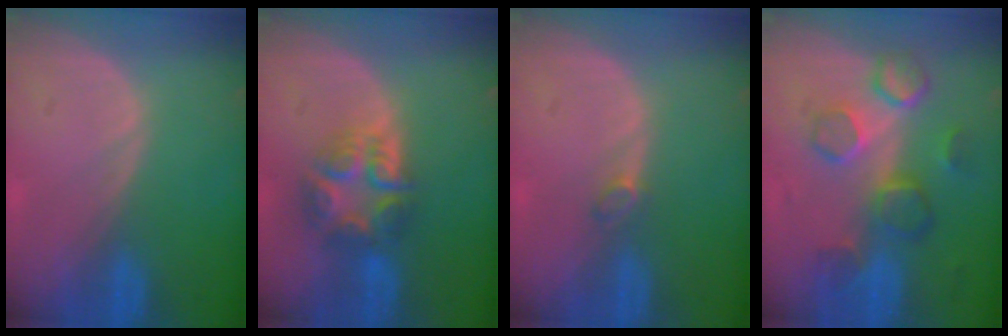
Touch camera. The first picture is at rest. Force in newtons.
{"total": 7.8, "press": 6.7, "slide": 4.1}
{"total": 1.2, "press": 1.2, "slide": 0.4}
{"total": 8.5, "press": 7.8, "slide": 3.4}